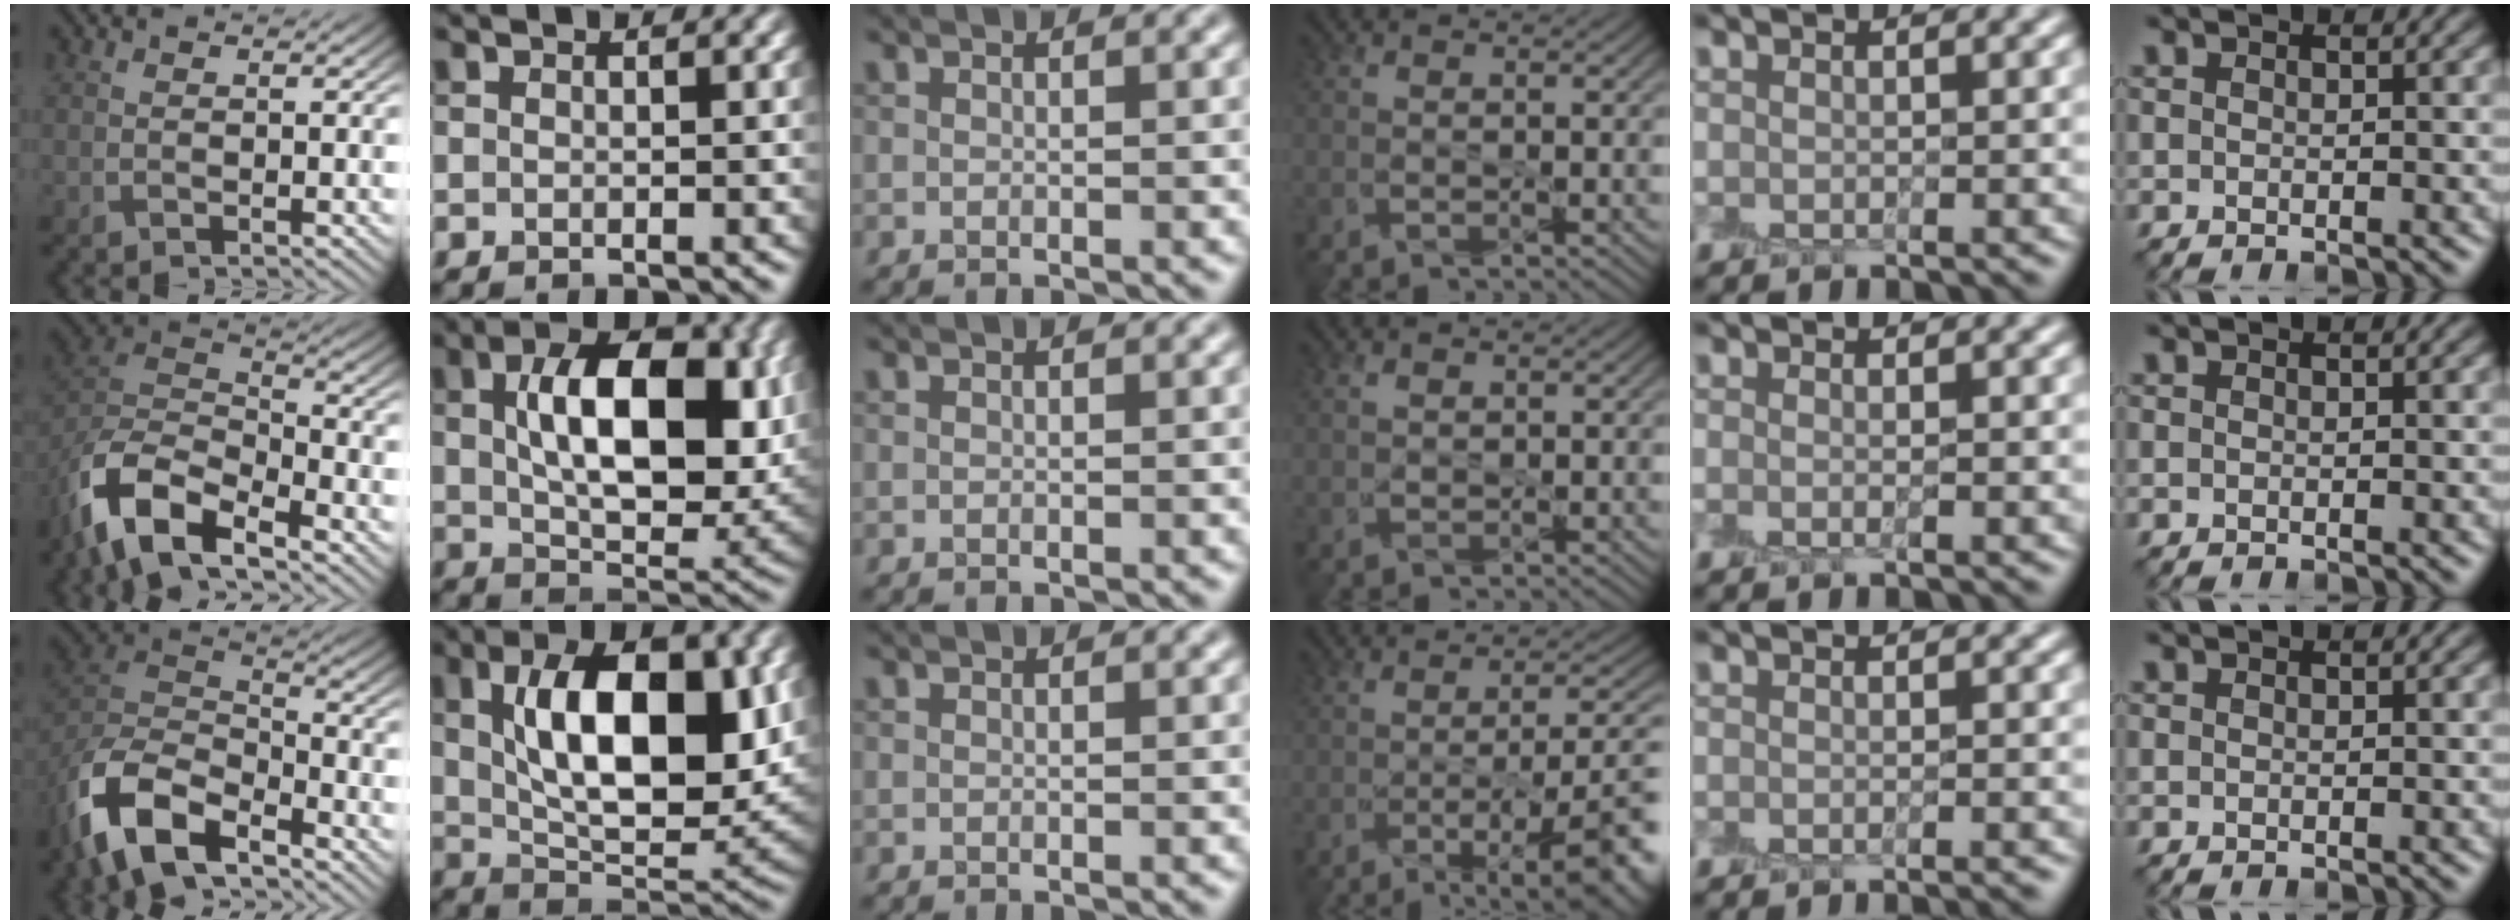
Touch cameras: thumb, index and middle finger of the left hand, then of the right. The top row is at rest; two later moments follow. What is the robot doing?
{"motion": "peel", "object": "shipping label"}